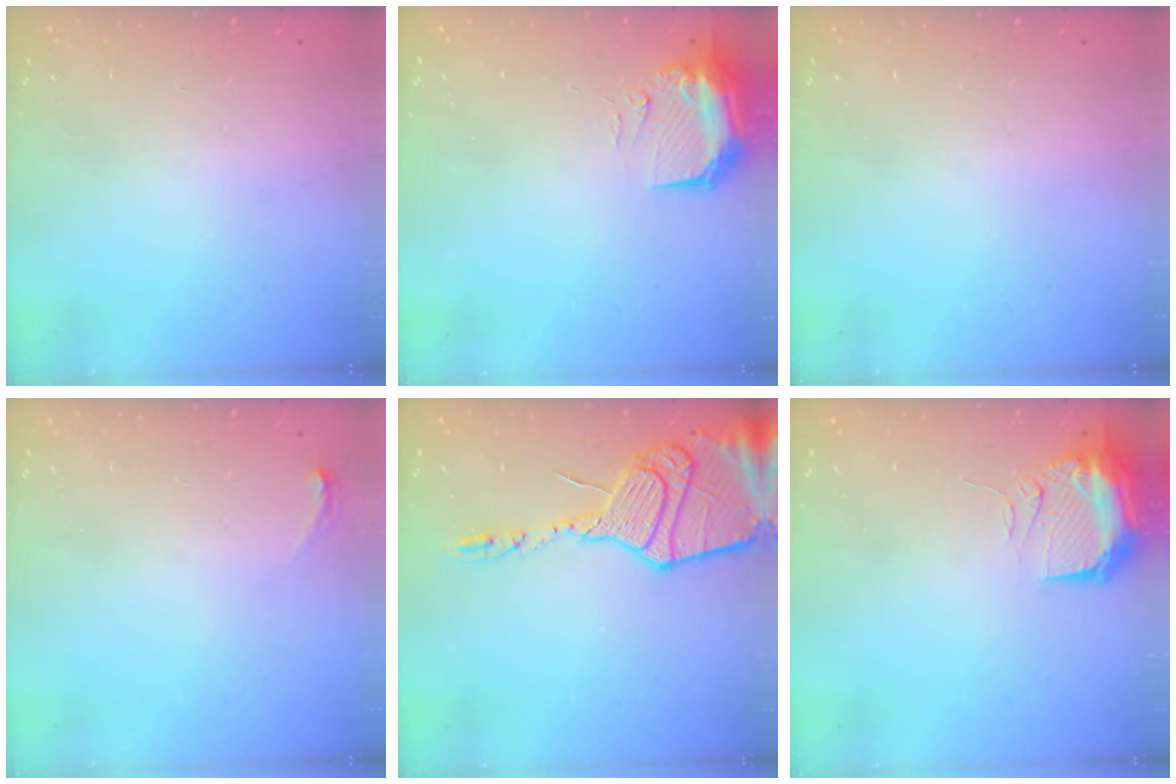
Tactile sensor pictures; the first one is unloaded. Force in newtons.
{"total": 13.0, "press": 10.7, "slide": 7.4}
{"total": 0.0}
{"total": 3.7, "press": 3.4, "slide": 1.4}
{"total": 18.1, "press": 17.9, "slide": 2.4}
{"total": 10.7, "press": 10.6, "slide": 1.7}